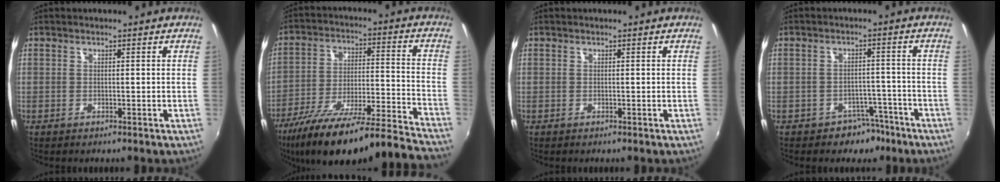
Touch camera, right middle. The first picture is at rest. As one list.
[{"total": 27.4, "force": [-23.9, 0.4, 13.3], "torque": [-0.212, -0.064, -0.368]}, {"total": 0.0}, {"total": 5.1, "force": [-3.5, 3.5, 0.9], "torque": [-0.020, 0.019, -0.042]}]